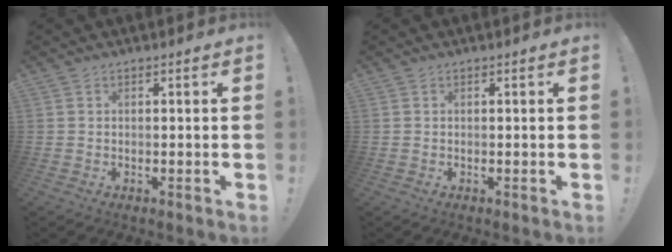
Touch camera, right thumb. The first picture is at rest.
{"total": 0.0}